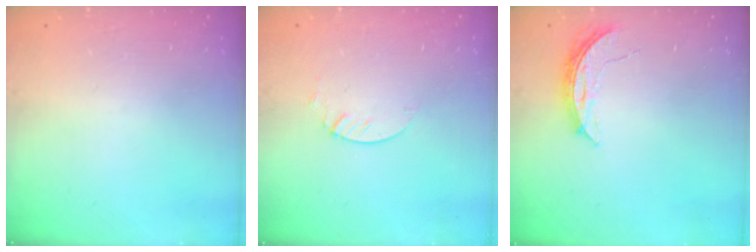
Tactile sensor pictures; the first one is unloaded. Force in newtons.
{"total": 1.3, "press": 1.3, "slide": 0.1}
{"total": 5.9, "press": 5.9, "slide": 0.4}